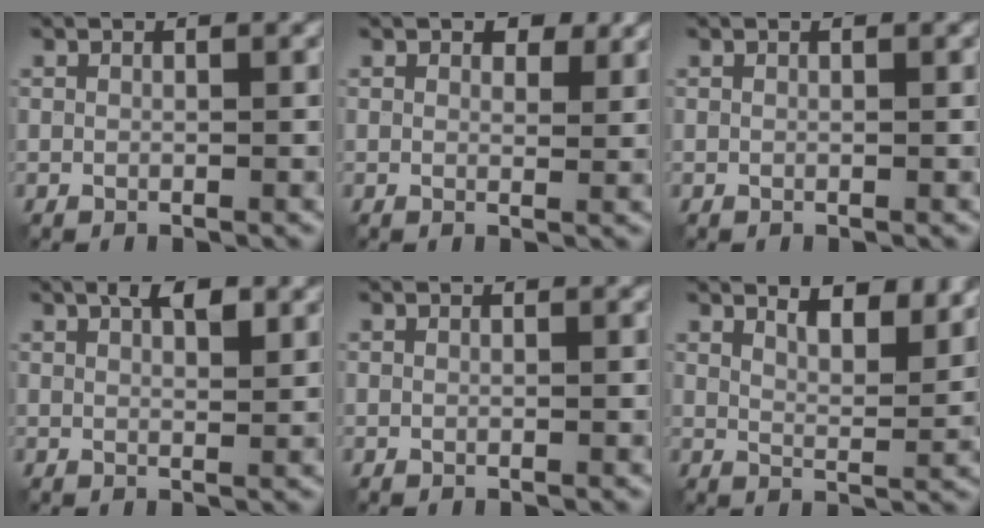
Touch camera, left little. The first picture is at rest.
{"total": 2.3, "force": [1.4, 1.3, 1.3], "torque": [-0.014, -0.002, 0.023]}
{"total": 0.0}
{"total": 3.0, "force": [1.6, 1.1, 2.3], "torque": [-0.033, 0.003, 0.026]}
{"total": 0.0}
{"total": 5.7, "force": [4.1, 1.7, 3.5], "torque": [-0.044, 0.004, 0.052]}